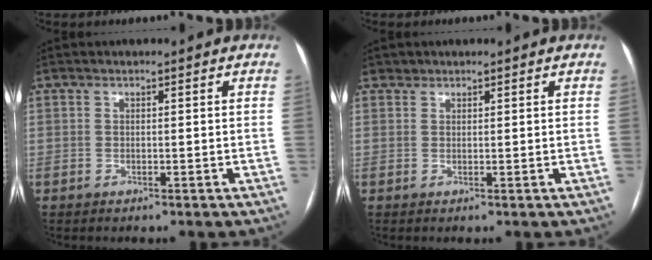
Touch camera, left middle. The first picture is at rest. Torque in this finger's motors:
{"motor_torque": [0.16, -0.28, 0.02, 0.00]}